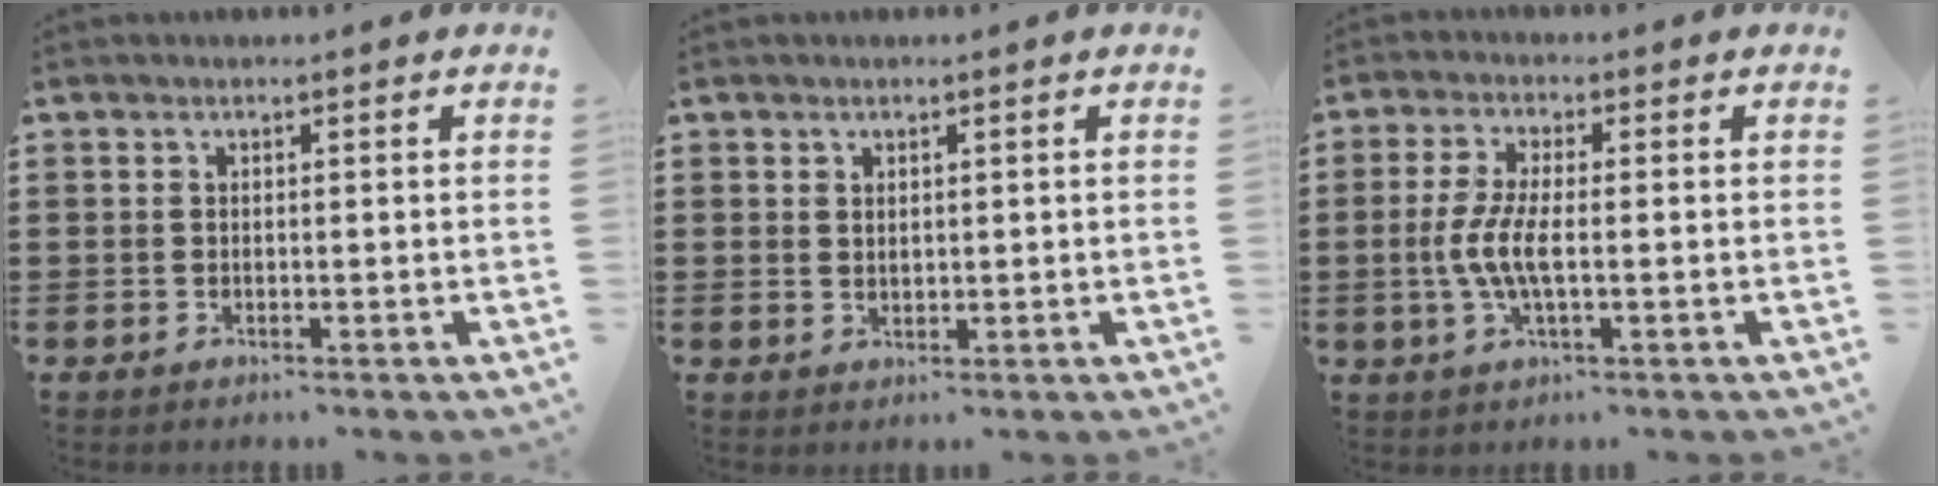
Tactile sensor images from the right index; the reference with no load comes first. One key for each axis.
{"total": 1.2, "fx": 1.0, "fy": 0.7, "fz": 0.3, "tx": -0.008, "ty": 0.003, "tz": 0.019}
{"total": 5.9, "fx": -1.0, "fy": 1.9, "fz": 5.6, "tx": -0.134, "ty": -0.008, "tz": -0.028}